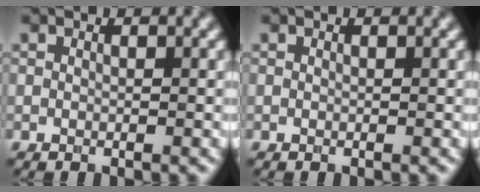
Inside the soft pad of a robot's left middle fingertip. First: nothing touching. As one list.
[{"total": 0.0}]